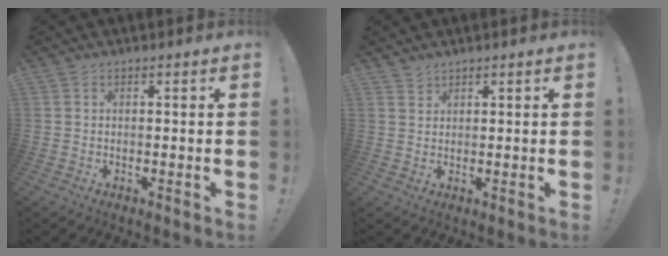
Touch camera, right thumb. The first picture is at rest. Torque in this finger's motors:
{"motor_torque": [-0.46, 0.22, -0.27, 0.25, 0.02]}